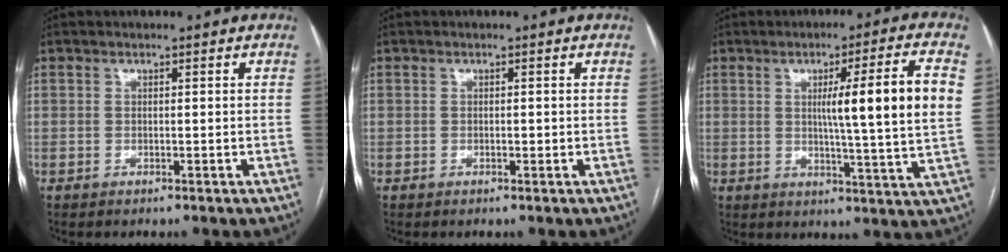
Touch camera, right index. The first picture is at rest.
{"total": 0.6, "force": [-0.1, 0.3, 0.5], "torque": [-0.007, 0.000, -0.001]}
{"total": 13.3, "force": [2.4, -1.2, 13.0], "torque": [-0.191, -0.001, 0.032]}